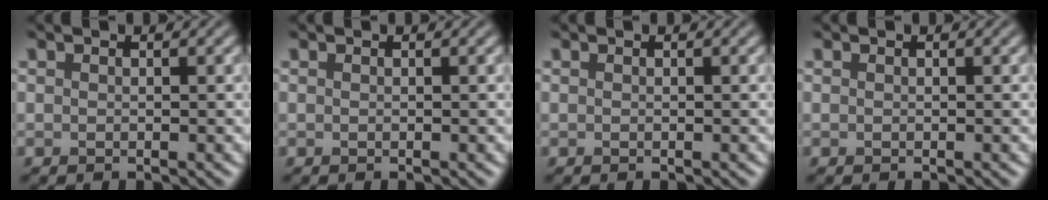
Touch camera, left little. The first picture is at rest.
{"total": 0.0}
{"total": 0.0}
{"total": 0.0}